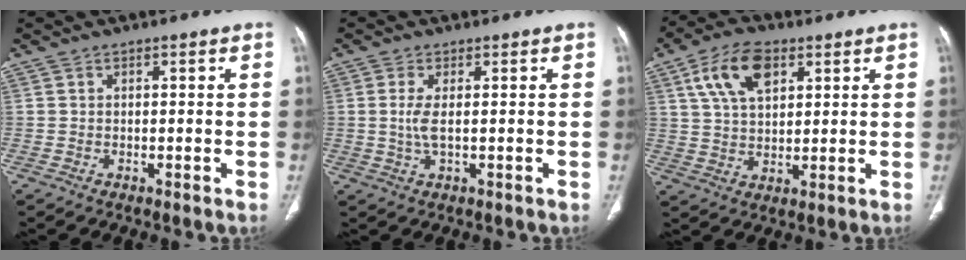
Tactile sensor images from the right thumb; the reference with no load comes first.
{"total": 3.3, "force": [0.2, 0.9, 3.1], "torque": [-0.084, -0.003, 0.006]}
{"total": 10.9, "force": [4.8, 6.0, 7.7], "torque": [-0.132, -0.007, 0.089]}